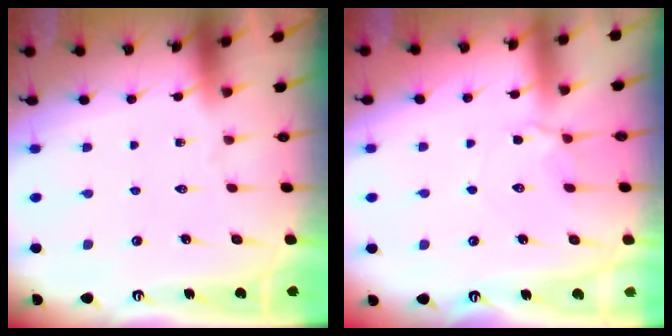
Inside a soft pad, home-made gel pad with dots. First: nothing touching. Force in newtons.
{"total": 4.4, "press": 4.4, "slide": 0.7}